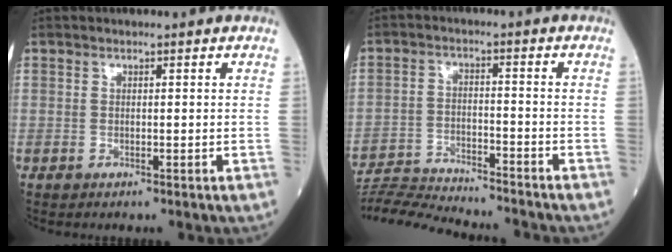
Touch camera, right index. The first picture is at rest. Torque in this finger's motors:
{"motor_torque": [-0.10, -0.79, 0.09, 0.03]}